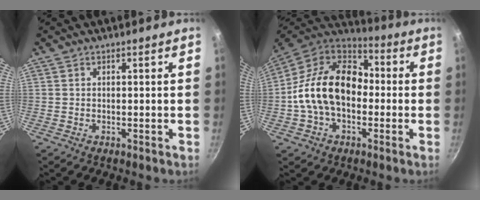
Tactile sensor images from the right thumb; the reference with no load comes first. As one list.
[{"total": 19.2, "force": [-1.2, 13.3, 13.8], "torque": [-0.211, 0.046, -0.038]}]